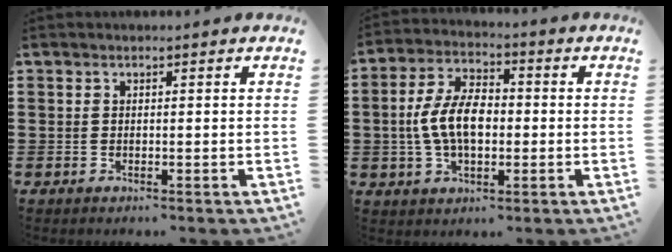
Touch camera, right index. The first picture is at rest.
{"total": 8.7, "force": [-0.7, 4.8, 7.2], "torque": [-0.166, 0.005, -0.020]}